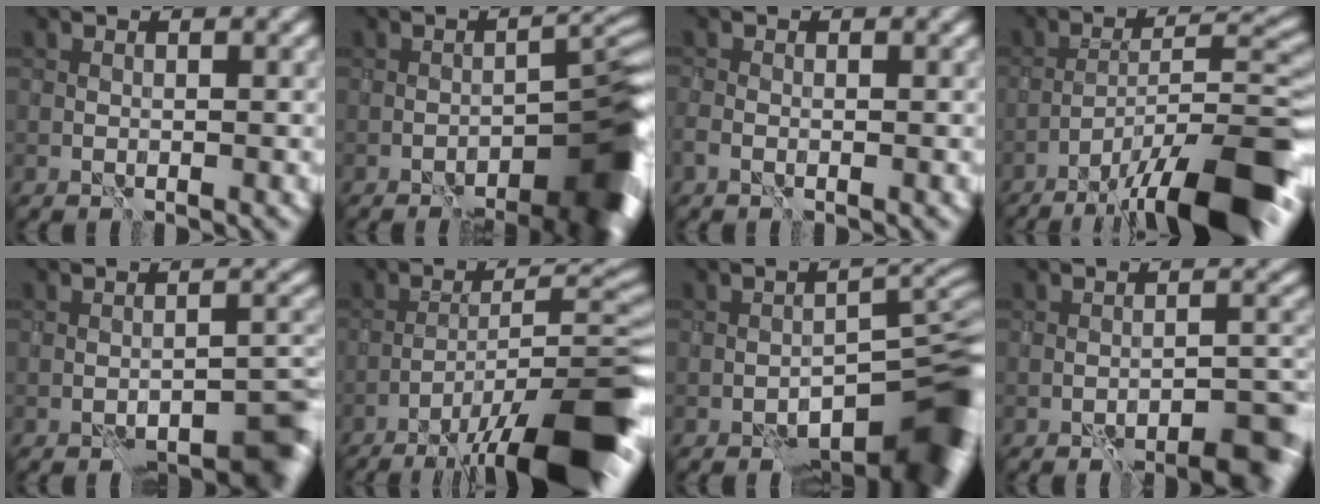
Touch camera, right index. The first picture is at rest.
{"total": 10.9, "force": [-6.8, 3.7, 7.7], "torque": [-0.070, 0.007, -0.086]}
{"total": 0.6, "force": [-0.5, 0.2, 0.3], "torque": [-0.012, -0.001, -0.009]}
{"total": 13.4, "force": [-9.2, 2.8, 9.3], "torque": [-0.146, 0.014, -0.148]}
{"total": 5.9, "force": [-4.7, 1.7, 3.1], "torque": [-0.031, 0.012, -0.059]}
{"total": 14.6, "force": [-9.6, 3.3, 10.5], "torque": [-0.171, 0.015, -0.144]}
{"total": 10.7, "force": [-6.9, 4.1, 7.1], "torque": [-0.067, -0.002, -0.097]}
{"total": 4.9, "force": [-4.0, 1.2, 2.7], "torque": [-0.030, 0.010, -0.049]}